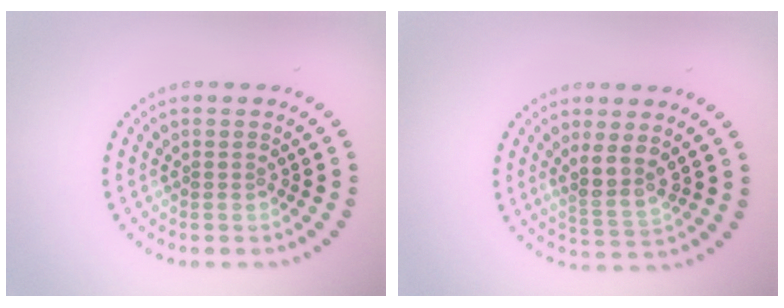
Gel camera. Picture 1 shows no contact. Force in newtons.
{"total": 3.0, "press": 2.4, "slide": 1.8}